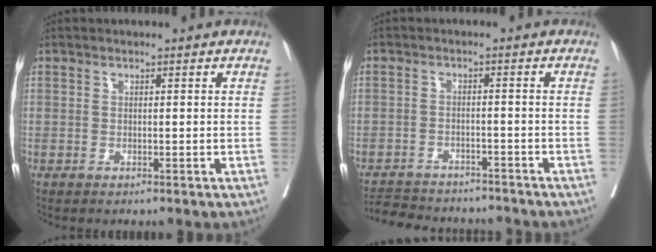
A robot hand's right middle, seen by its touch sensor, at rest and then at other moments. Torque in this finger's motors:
{"motor_torque": [0.75, -1.00, 0.13, 0.01]}